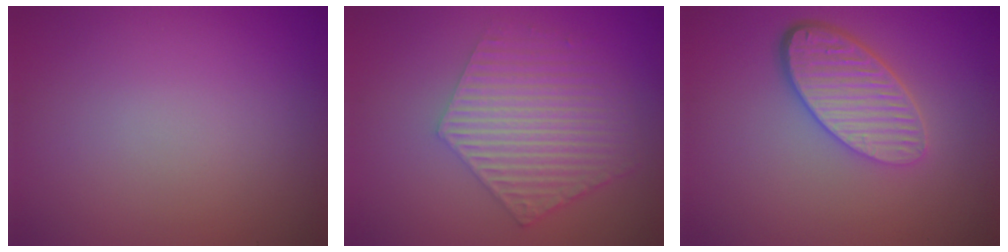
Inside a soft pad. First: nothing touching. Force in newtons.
{"total": 5.7, "press": 4.2, "slide": 3.8}
{"total": 5.3, "press": 3.9, "slide": 3.6}